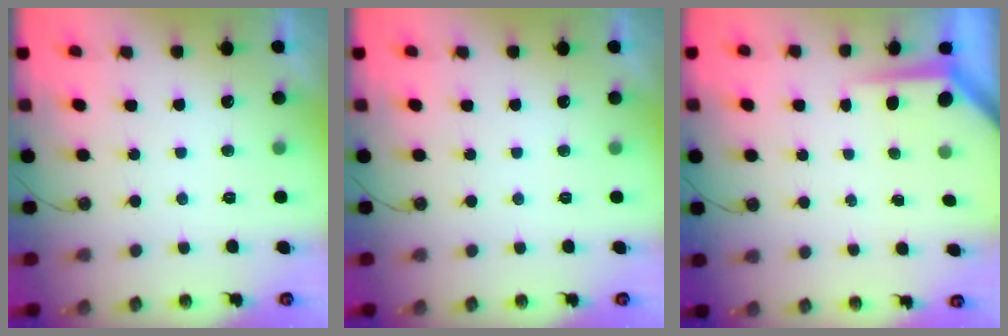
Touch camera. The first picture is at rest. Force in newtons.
{"total": 0.0}
{"total": 3.9, "press": 3.9, "slide": 0.3}